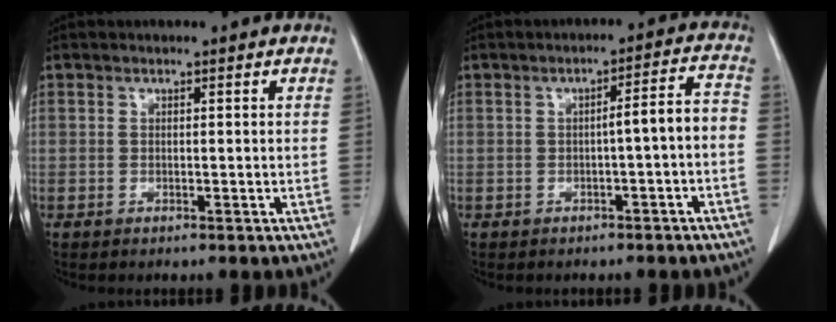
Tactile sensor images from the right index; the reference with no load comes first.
{"total": 4.8, "force": [-1.5, 0.1, 4.5], "torque": [-0.060, 0.021, -0.020]}